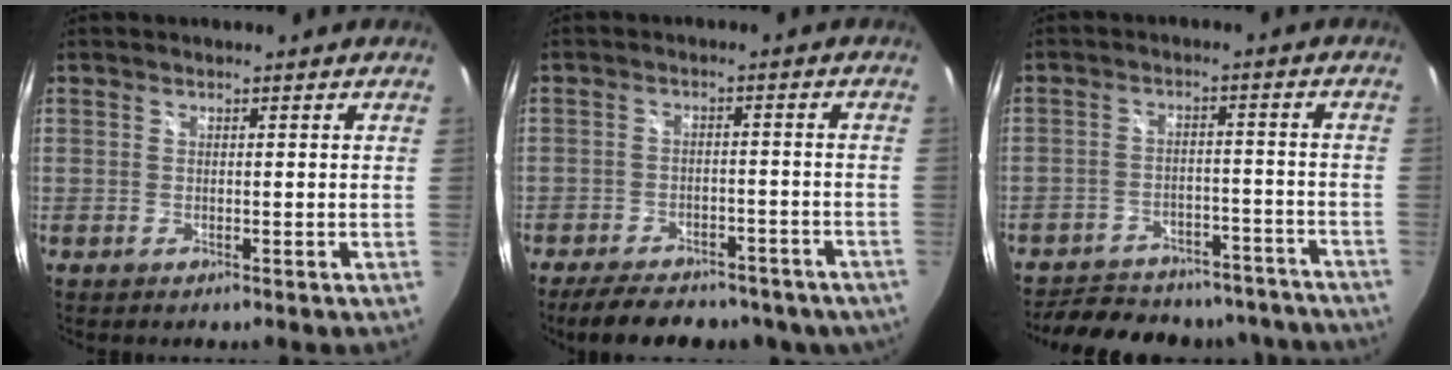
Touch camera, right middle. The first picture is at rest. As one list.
[{"total": 16.8, "force": [-13.3, 6.8, 7.7], "torque": [-0.156, -0.007, -0.168]}, {"total": 23.8, "force": [-20.5, 8.9, 8.1], "torque": [-0.174, 0.028, -0.251]}]